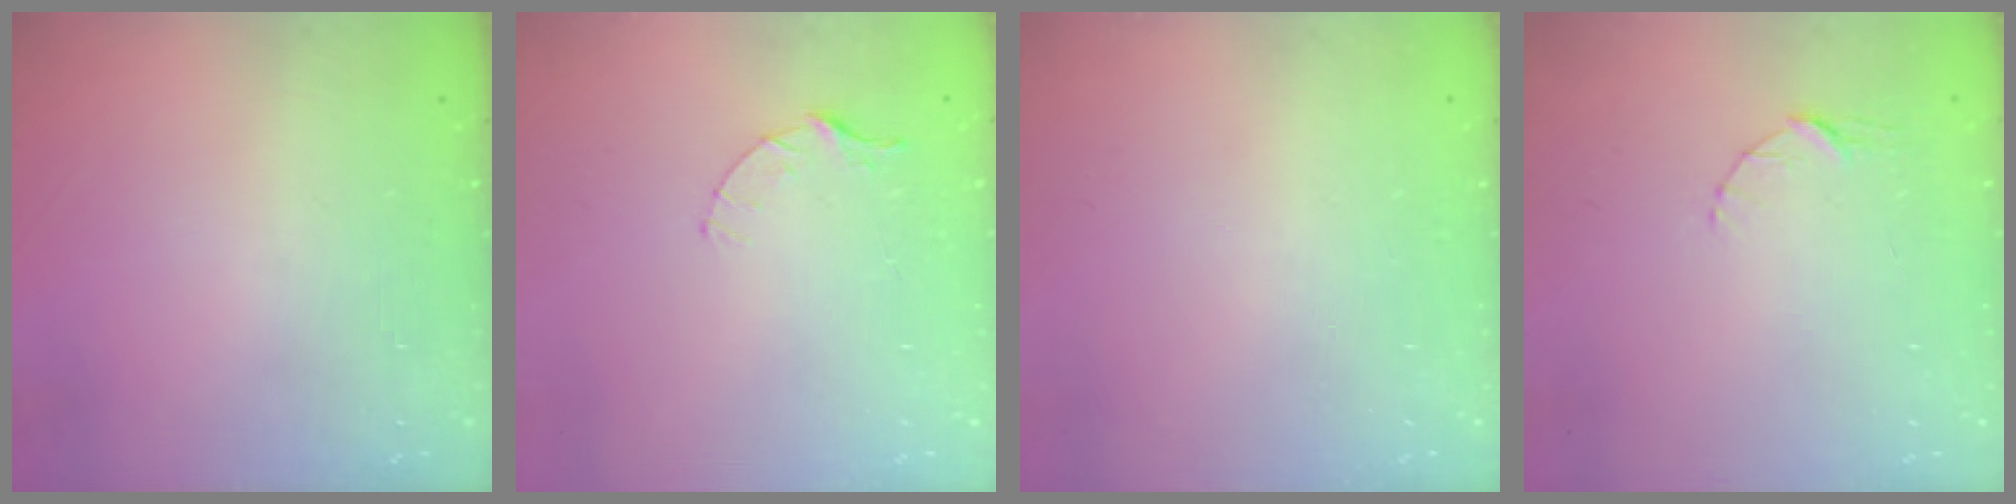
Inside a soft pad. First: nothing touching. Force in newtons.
{"total": 3.6, "press": 3.6, "slide": 0.4}
{"total": 0.0}
{"total": 3.8, "press": 3.8, "slide": 0.4}